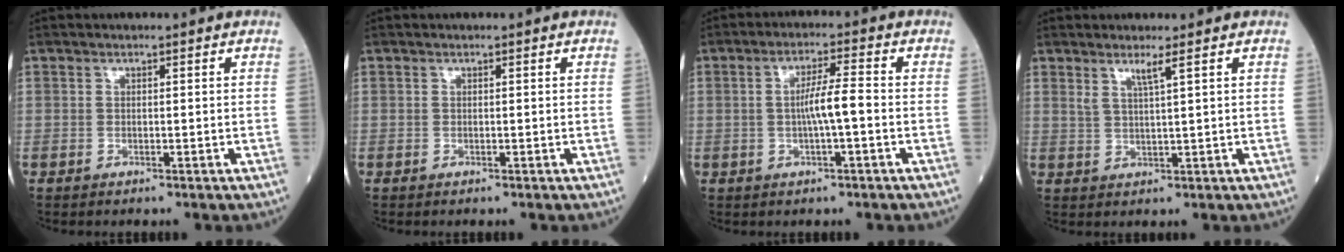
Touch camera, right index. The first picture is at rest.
{"total": 0.0}
{"total": 5.0, "force": [-0.6, 0.1, 4.9], "torque": [-0.091, 0.006, -0.011]}
{"total": 2.6, "force": [1.7, -0.5, 2.0], "torque": [-0.041, -0.009, 0.034]}